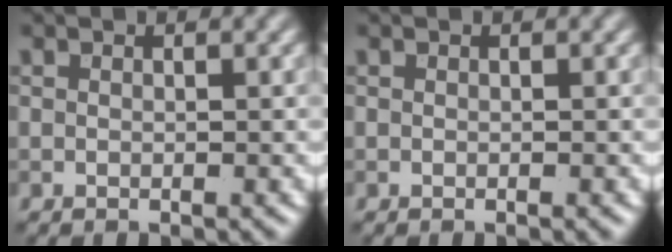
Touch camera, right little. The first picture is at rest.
{"total": 0.0}